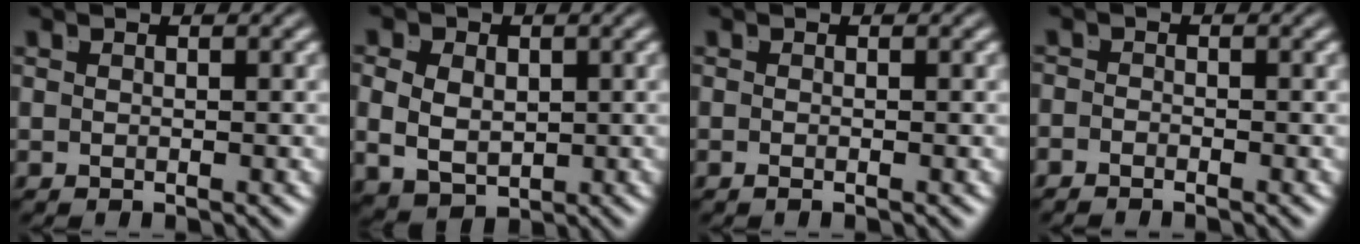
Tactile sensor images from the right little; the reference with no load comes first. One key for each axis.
{"total": 5.8, "fx": -0.7, "fy": 4.8, "fz": 3.3, "tx": -0.071, "ty": -0.030, "tz": 0.003}
{"total": 0.6, "fx": -0.5, "fy": -0.1, "fz": 0.3, "tx": -0.004, "ty": -0.002, "tz": -0.008}
{"total": 1.2, "fx": -1.2, "fy": -0.2, "fz": -0.1, "tx": 0.003, "ty": -0.011, "tz": -0.018}